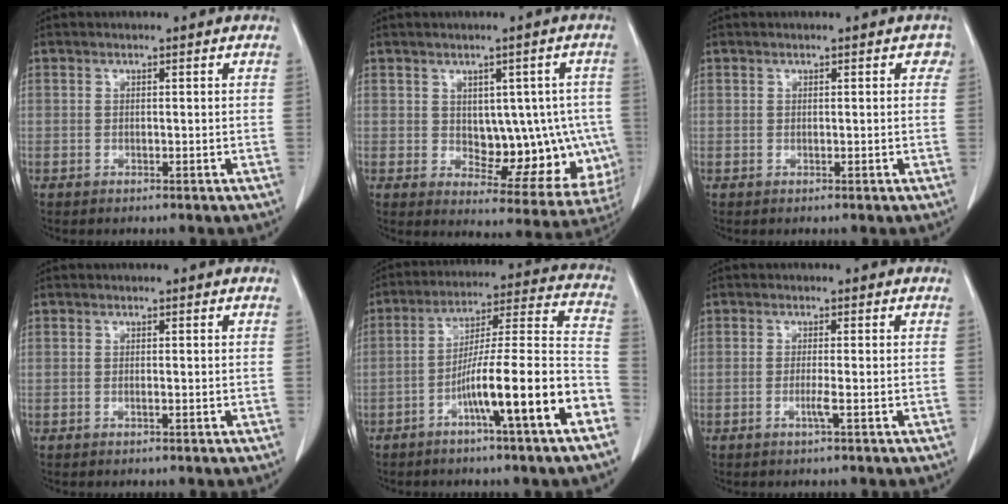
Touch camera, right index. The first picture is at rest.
{"total": 12.2, "force": [-0.2, 6.9, 10.0], "torque": [-0.105, 0.016, 0.023]}
{"total": 1.1, "force": [0.5, 0.9, 0.5], "torque": [0.006, 0.008, 0.000]}
{"total": 0.0}
{"total": 15.5, "force": [-7.1, -0.3, 13.7], "torque": [-0.218, 0.012, -0.114]}
{"total": 1.5, "force": [-0.6, -0.4, 1.3], "torque": [-0.027, -0.002, -0.012]}